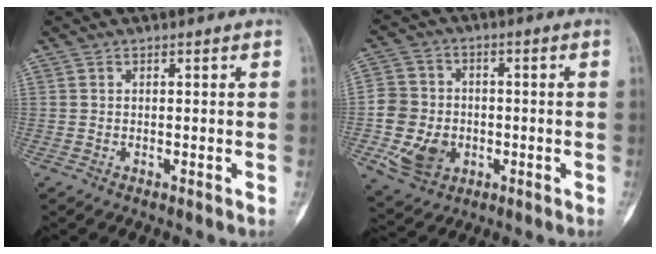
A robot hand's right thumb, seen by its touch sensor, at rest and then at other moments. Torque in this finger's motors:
{"motor_torque": [0.02, 0.07, 0.57, -0.44, 0.02]}